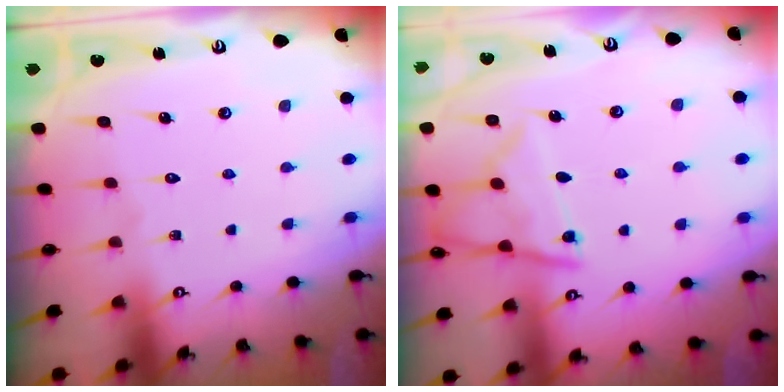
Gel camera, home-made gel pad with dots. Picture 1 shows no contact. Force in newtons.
{"total": 9.9, "press": 9.9, "slide": 0.5}